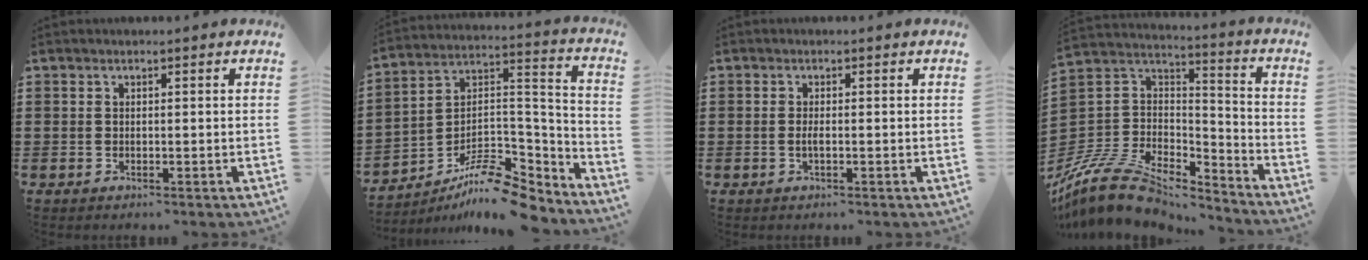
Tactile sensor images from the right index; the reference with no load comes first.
{"total": 11.0, "force": [-8.8, 3.5, 5.6], "torque": [-0.095, 0.027, -0.169]}
{"total": 1.3, "force": [-0.3, 0.3, 1.2], "torque": [-0.031, -0.002, -0.007]}
{"total": 11.0, "force": [-8.8, 4.5, 4.9], "torque": [-0.128, 0.011, -0.178]}